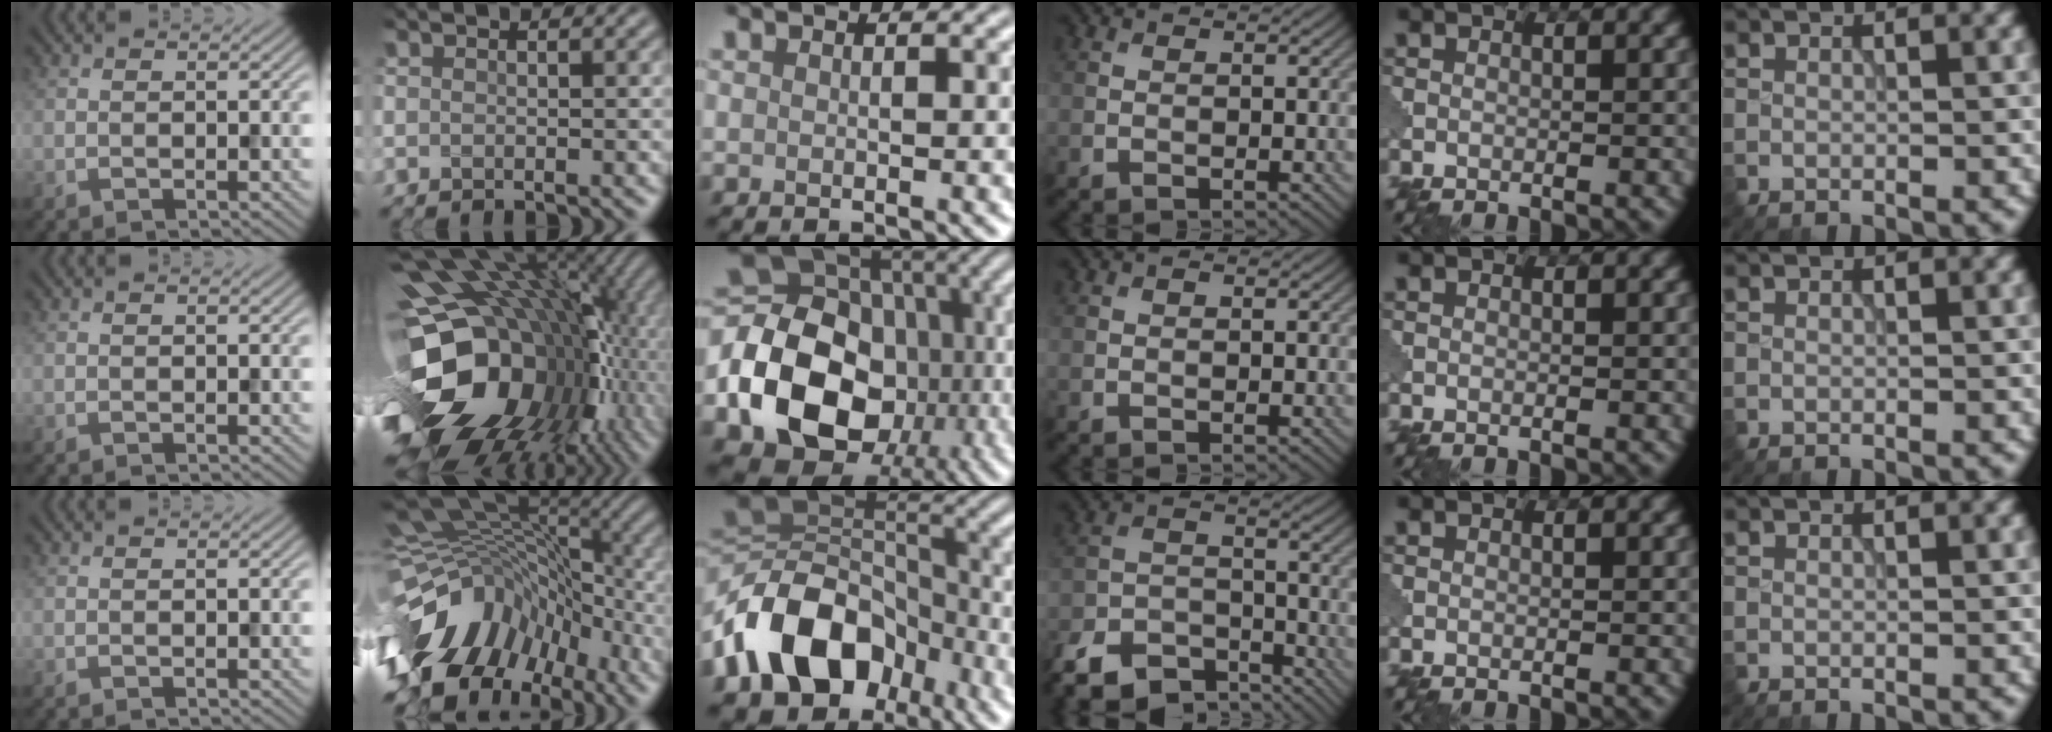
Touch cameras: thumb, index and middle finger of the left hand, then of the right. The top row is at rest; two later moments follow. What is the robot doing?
{"motion": "assemble", "object": "puzzle pieces"}